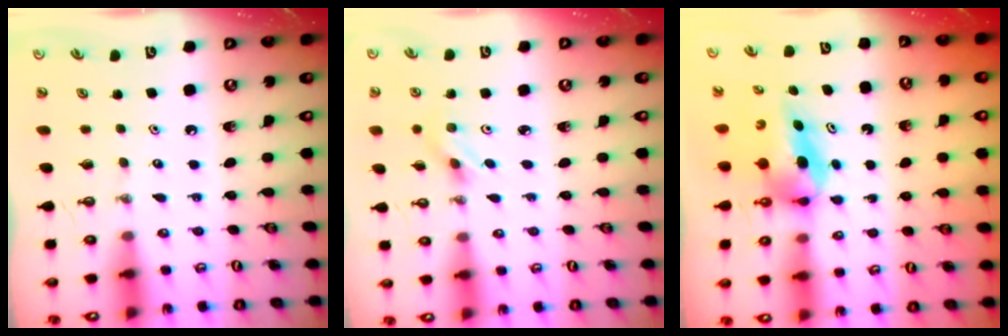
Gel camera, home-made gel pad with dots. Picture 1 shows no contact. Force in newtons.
{"total": 2.0, "press": 1.9, "slide": 0.4}
{"total": 5.6, "press": 5.3, "slide": 1.8}